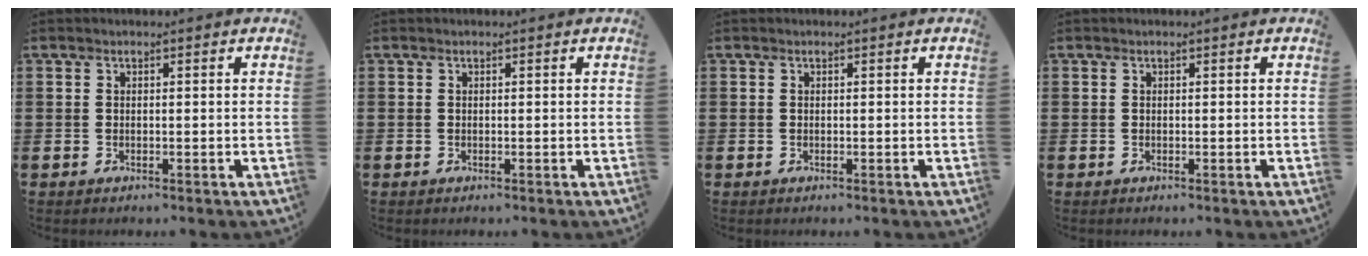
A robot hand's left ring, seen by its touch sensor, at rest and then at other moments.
{"total": 0.0}
{"total": 0.0}
{"total": 0.0}